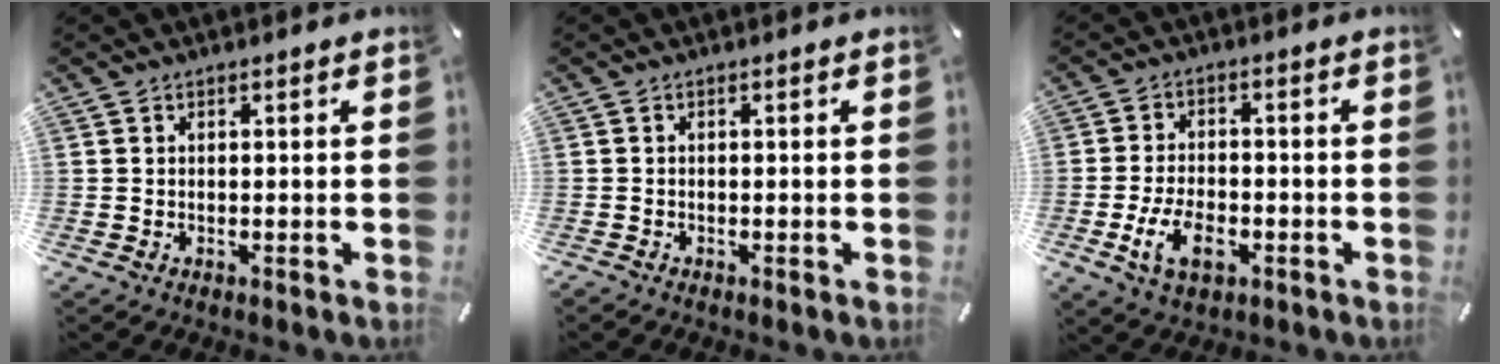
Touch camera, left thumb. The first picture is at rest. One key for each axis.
{"total": 0.5, "fx": -0.4, "fy": 0.3, "fz": 0.1, "tx": -0.003, "ty": 0.000, "tz": -0.009}
{"total": 8.8, "fx": -3.4, "fy": 5.2, "fz": 6.3, "tx": -0.129, "ty": 0.001, "tz": -0.061}